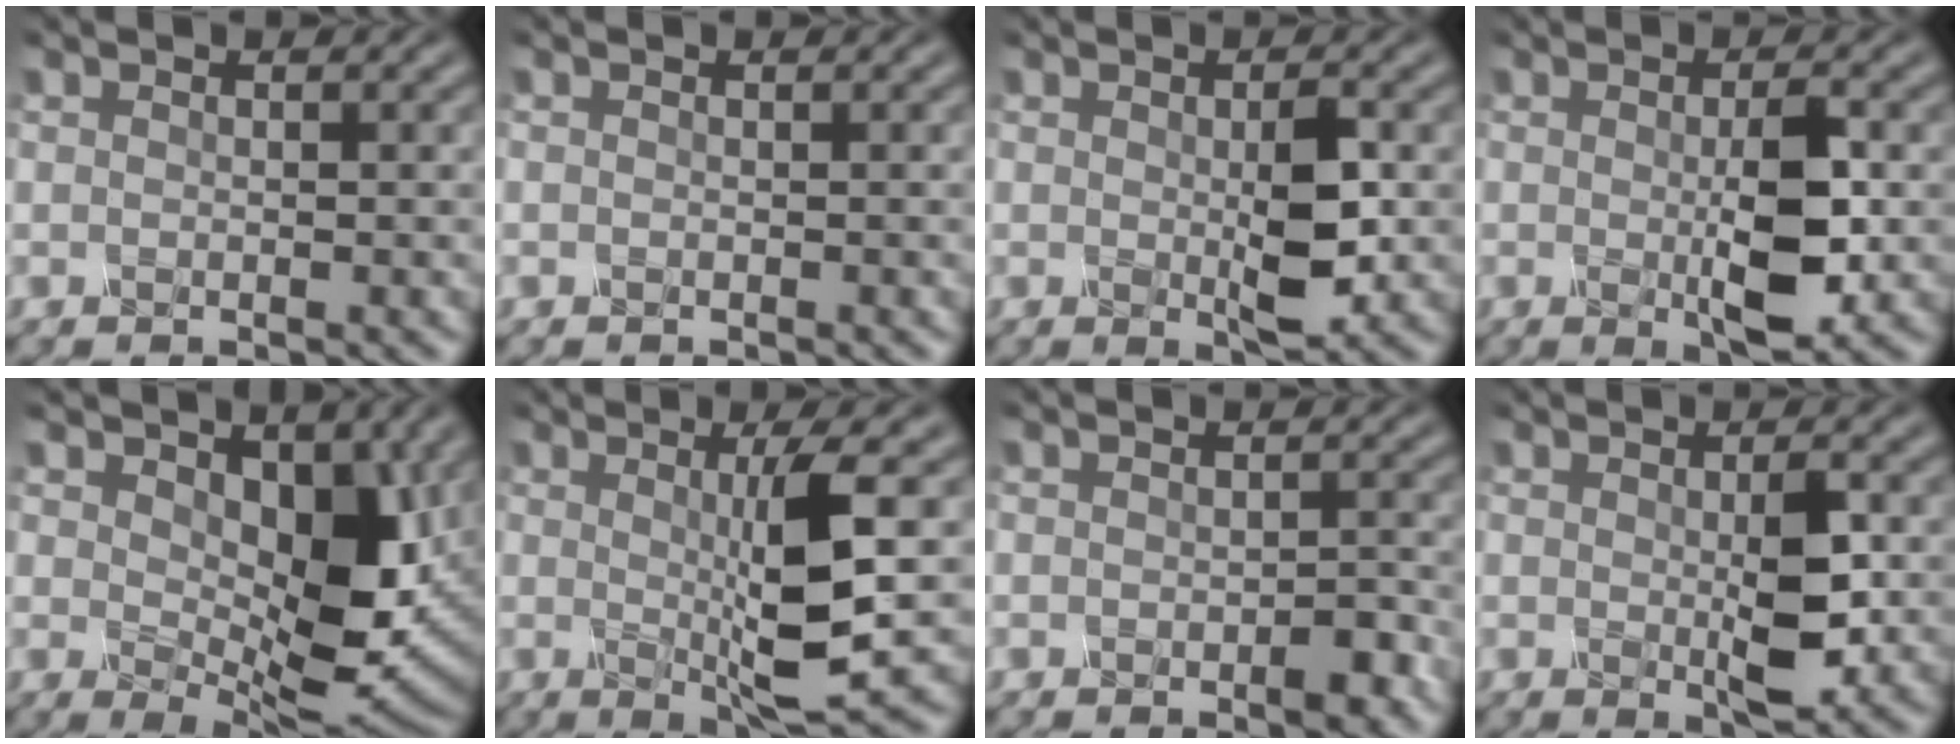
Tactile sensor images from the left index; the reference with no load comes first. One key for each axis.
{"total": 0.0}
{"total": 3.4, "fx": -0.2, "fy": 0.9, "fz": 3.3, "tx": -0.075, "ty": -0.005, "tz": 0.006}
{"total": 4.5, "fx": -0.4, "fy": 1.0, "fz": 4.4, "tx": -0.096, "ty": -0.007, "tz": 0.001}
{"total": 8.4, "fx": 1.3, "fy": 4.6, "fz": 6.9, "tx": -0.121, "ty": -0.012, "tz": 0.033}
{"total": 5.6, "fx": 0.3, "fy": 0.4, "fz": 5.6, "tx": -0.111, "ty": -0.009, "tz": 0.017}
{"total": 2.1, "fx": -1.3, "fy": 0.4, "fz": 1.6, "tx": -0.039, "ty": -0.001, "tz": -0.014}
{"total": 3.4, "fx": -0.1, "fy": 0.7, "fz": 3.3, "tx": -0.076, "ty": -0.005, "tz": 0.007}